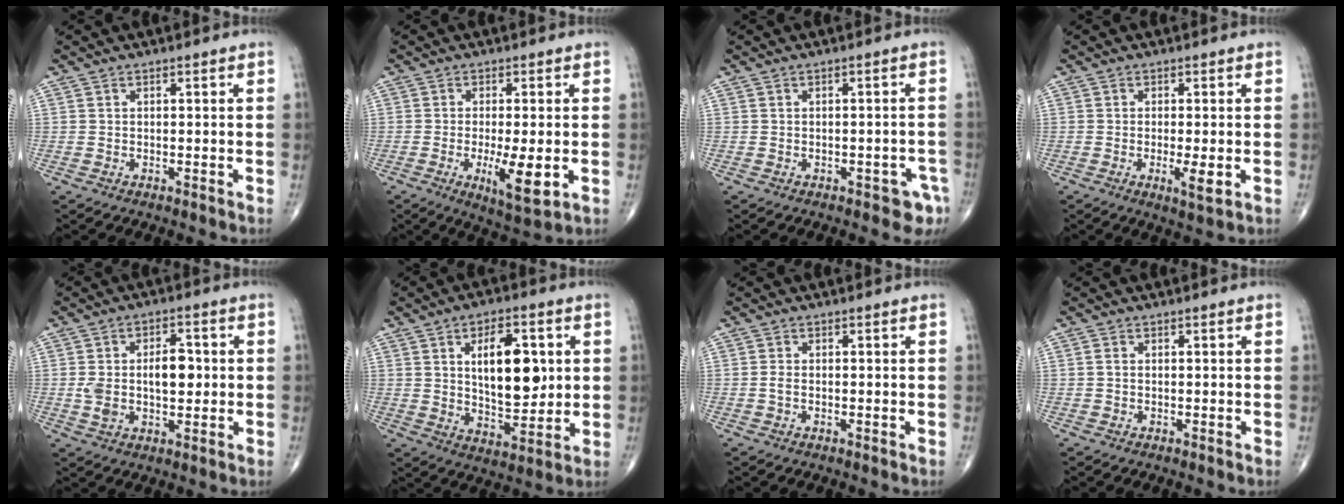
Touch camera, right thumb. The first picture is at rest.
{"total": 8.4, "force": [-1.8, 2.3, 7.9], "torque": [-0.130, -0.021, -0.025]}
{"total": 4.3, "force": [-2.4, 2.1, 2.8], "torque": [-0.018, 0.015, -0.025]}
{"total": 3.8, "force": [-0.9, 0.9, 3.6], "torque": [-0.062, -0.010, -0.015]}
{"total": 9.3, "force": [0.3, 5.2, 7.7], "torque": [-0.124, 0.016, 0.011]}
{"total": 14.2, "force": [2.9, 7.2, 11.9], "torque": [-0.154, -0.019, 0.052]}
{"total": 1.0, "force": [-0.2, 0.5, 0.8], "torque": [-0.018, 0.000, -0.005]}
{"total": 0.7, "force": [0.1, 0.5, 0.5], "torque": [-0.008, 0.002, 0.001]}